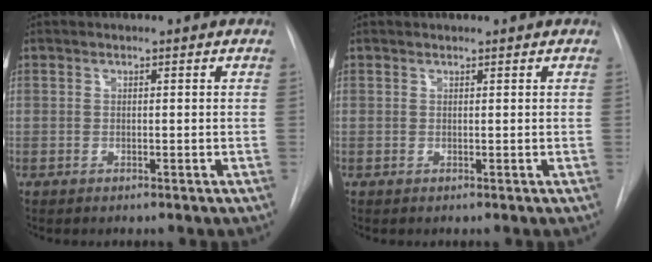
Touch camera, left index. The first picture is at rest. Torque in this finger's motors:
{"motor_torque": [0.64, -0.95, 0.01, -0.01]}